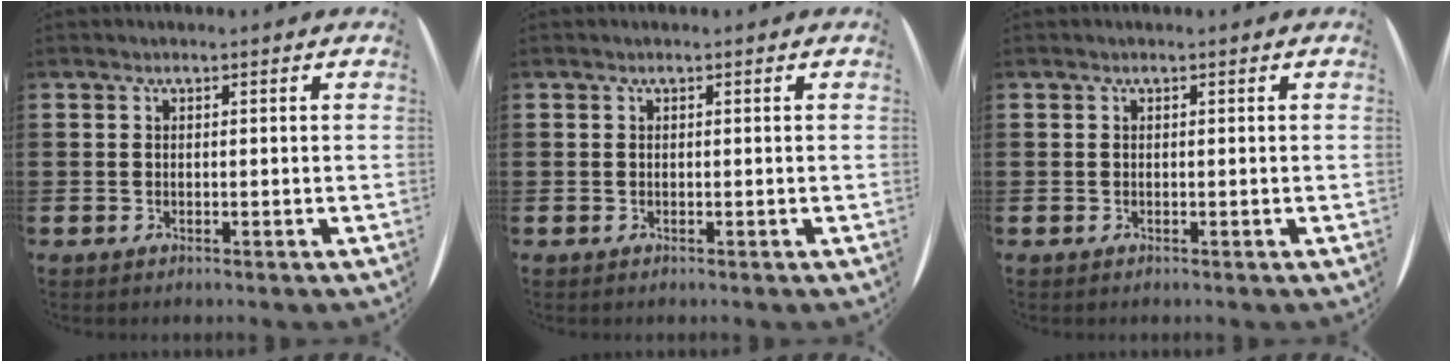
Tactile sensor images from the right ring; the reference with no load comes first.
{"total": 0.0}
{"total": 0.0}